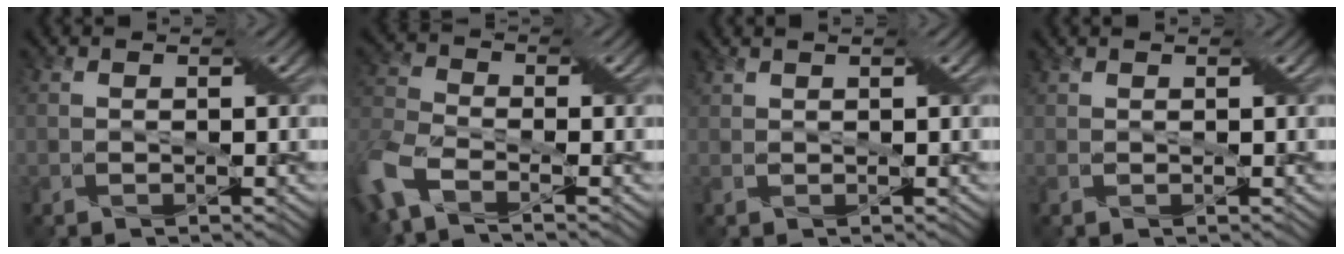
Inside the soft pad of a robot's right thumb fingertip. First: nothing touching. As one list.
[{"total": 8.4, "force": [-4.5, 4.0, 5.9], "torque": [-0.147, -0.018, -0.101]}, {"total": 1.2, "force": [1.1, 0.1, 0.5], "torque": [-0.020, 0.008, 0.024]}, {"total": 0.9, "force": [0.8, 0.2, 0.3], "torque": [-0.014, 0.007, 0.018]}]